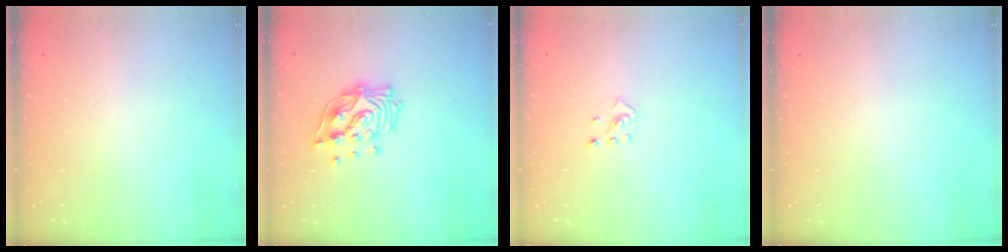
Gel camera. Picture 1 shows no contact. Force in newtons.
{"total": 14.2, "press": 14.1, "slide": 1.9}
{"total": 2.5, "press": 2.4, "slide": 0.7}
{"total": 0.0}